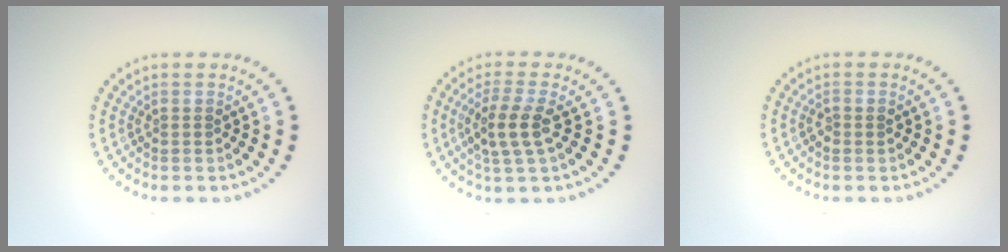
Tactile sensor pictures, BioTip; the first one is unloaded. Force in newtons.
{"total": 3.4, "press": 2.9, "slide": 1.6}
{"total": 0.8, "press": 0.8, "slide": 0.1}